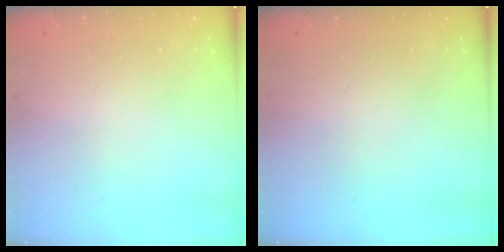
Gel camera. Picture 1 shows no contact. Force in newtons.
{"total": 0.0}